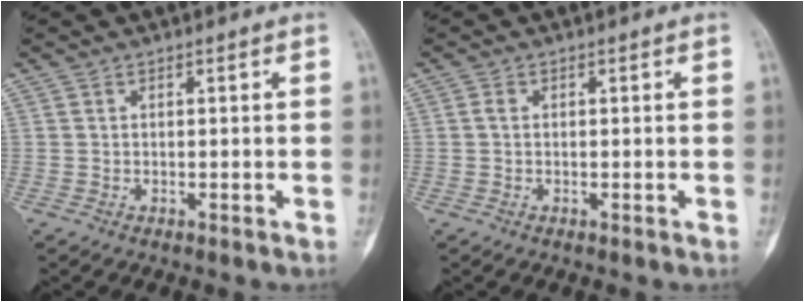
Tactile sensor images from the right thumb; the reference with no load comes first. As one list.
[{"total": 0.7, "force": [0.0, 0.5, 0.5], "torque": [-0.011, 0.001, -0.002]}]